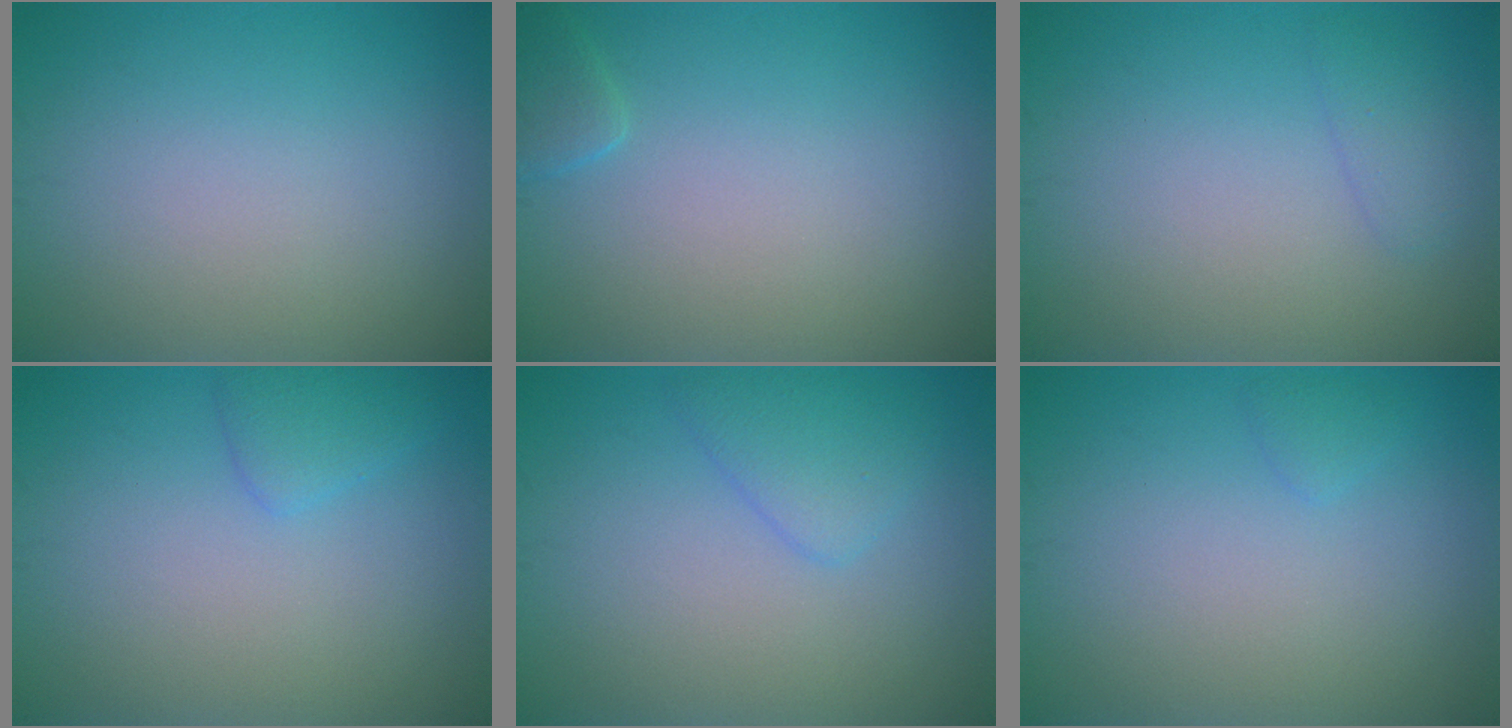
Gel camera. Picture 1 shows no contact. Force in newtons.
{"total": 1.3, "press": 1.3, "slide": 0.1}
{"total": 1.3, "press": 1.3, "slide": 0.1}
{"total": 1.6, "press": 1.6, "slide": 0.1}
{"total": 2.3, "press": 2.3, "slide": 0.2}
{"total": 0.7, "press": 0.7, "slide": 0.0}